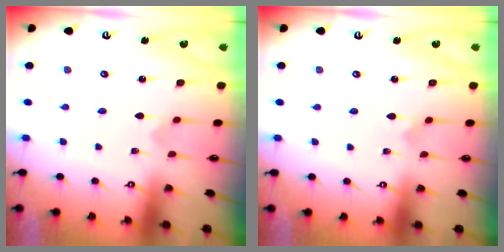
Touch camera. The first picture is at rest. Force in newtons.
{"total": 1.3, "press": 1.3, "slide": 0.2}